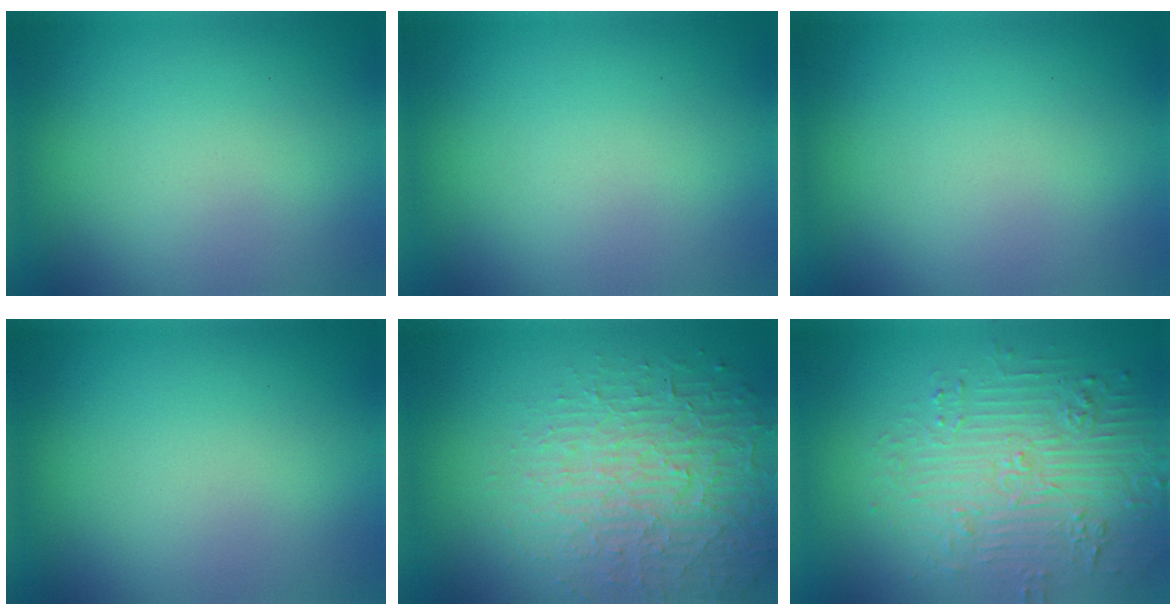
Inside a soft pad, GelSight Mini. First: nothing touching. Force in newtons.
{"total": 0.0}
{"total": 0.0}
{"total": 0.0}
{"total": 5.5, "press": 4.5, "slide": 3.2}
{"total": 5.6, "press": 4.6, "slide": 3.1}